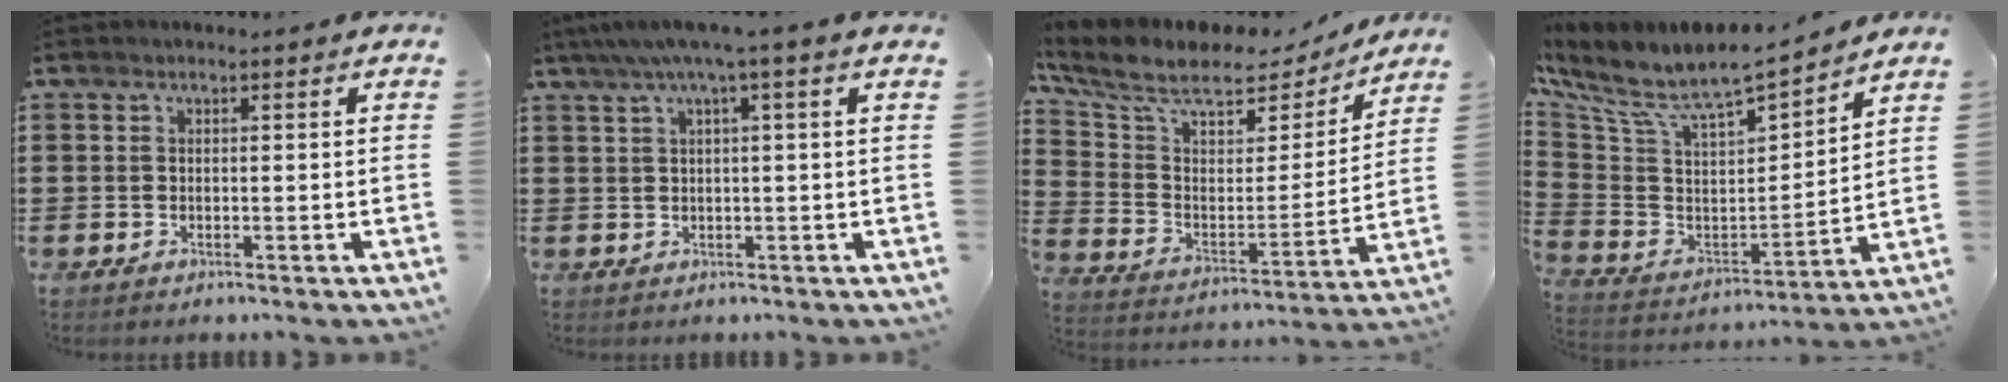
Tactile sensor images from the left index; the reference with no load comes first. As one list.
[{"total": 3.3, "force": [1.4, -0.4, 3.0], "torque": [-0.060, -0.002, 0.020]}, {"total": 8.6, "force": [6.6, 3.4, 4.3], "torque": [-0.118, -0.038, 0.112]}, {"total": 7.5, "force": [5.9, 2.5, 3.9], "torque": [-0.107, -0.051, 0.095]}]